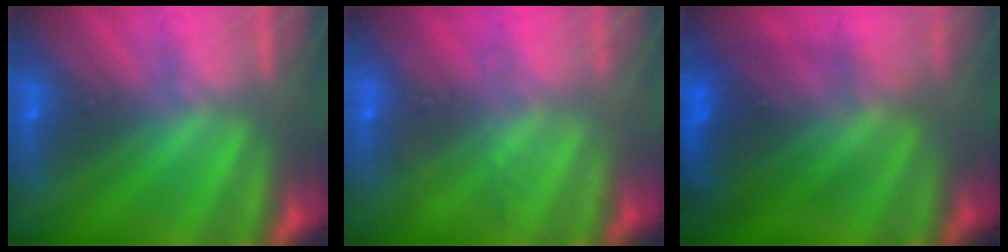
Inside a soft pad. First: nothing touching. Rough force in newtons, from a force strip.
{"total": 2.1}
{"total": 9.1}